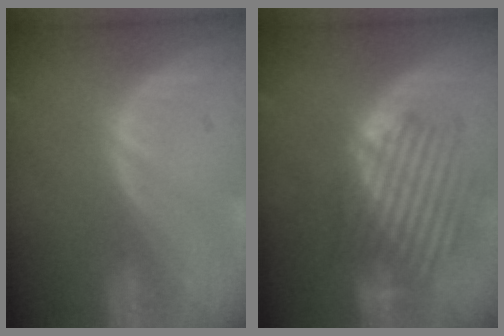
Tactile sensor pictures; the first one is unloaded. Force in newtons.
{"total": 8.5, "press": 8.1, "slide": 2.6}